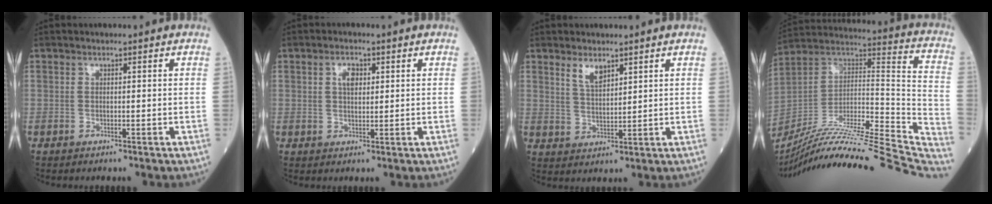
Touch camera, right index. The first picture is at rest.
{"total": 2.9, "force": [1.0, 1.5, 2.2], "torque": [-0.040, 0.004, 0.016]}
{"total": 3.7, "force": [2.5, 1.2, 2.4], "torque": [-0.047, -0.003, 0.053]}
{"total": 39.7, "force": [-34.4, 1.9, 19.7], "torque": [-0.227, -0.051, -0.503]}